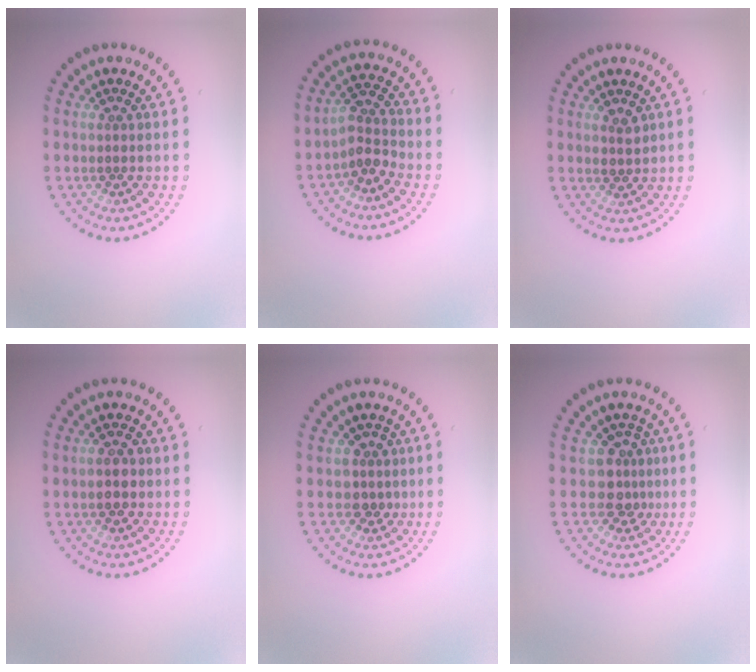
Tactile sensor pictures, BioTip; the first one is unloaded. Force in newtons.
{"total": 2.6, "press": 2.1, "slide": 1.5}
{"total": 1.5, "press": 1.3, "slide": 0.6}
{"total": 2.1, "press": 2.1, "slide": 0.2}
{"total": 2.2, "press": 1.7, "slide": 1.3}
{"total": 2.6, "press": 1.9, "slide": 1.8}